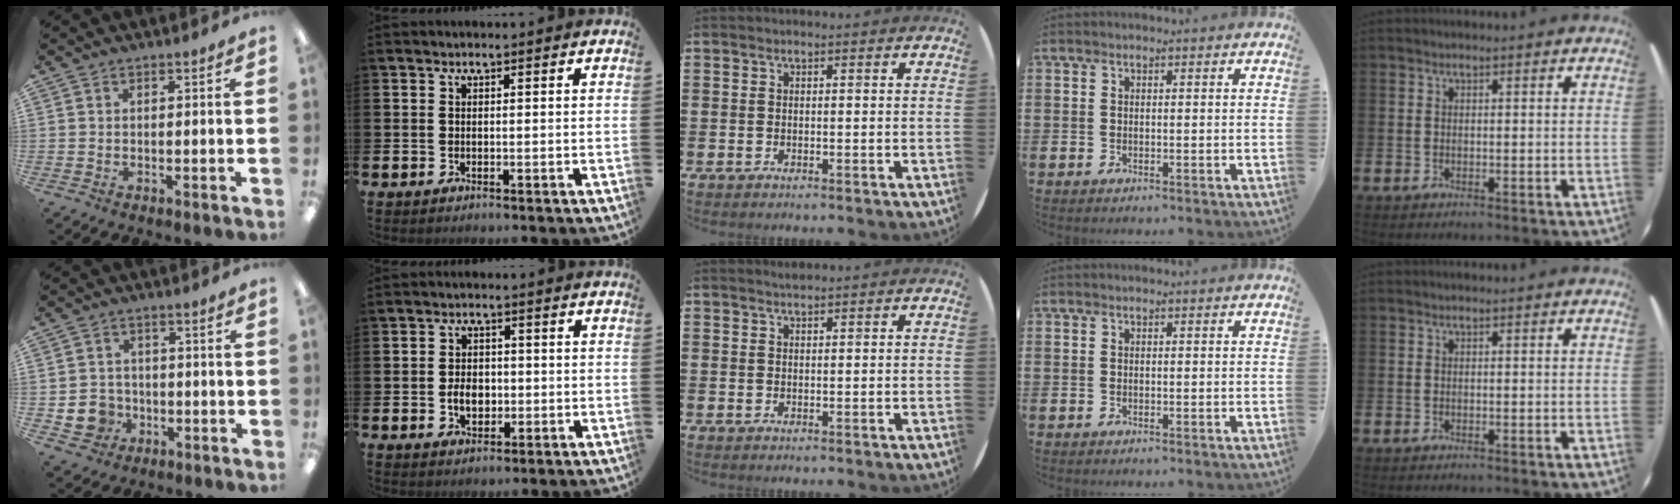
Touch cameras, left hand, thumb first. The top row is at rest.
{"thumb": {"total": 6.4, "force": [-2.0, 5.8, 1.8], "torque": [-0.039, 0.016, -0.033]}, "index": {"total": 3.7, "force": [-0.7, 2.7, 2.4], "torque": [-0.030, -0.002, -0.018]}, "middle": {"total": 0.8, "force": [0.8, -0.1, 0.0], "torque": [0.000, -0.001, 0.015]}}